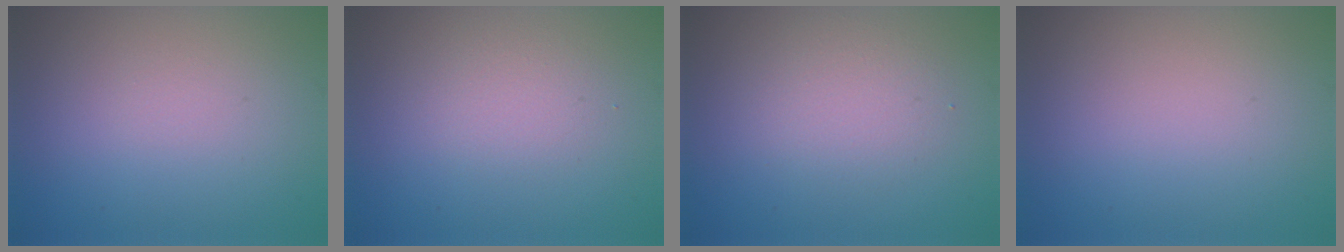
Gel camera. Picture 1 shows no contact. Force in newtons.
{"total": 1.6, "press": 1.6, "slide": 0.1}
{"total": 2.4, "press": 2.4, "slide": 0.1}
{"total": 0.0}